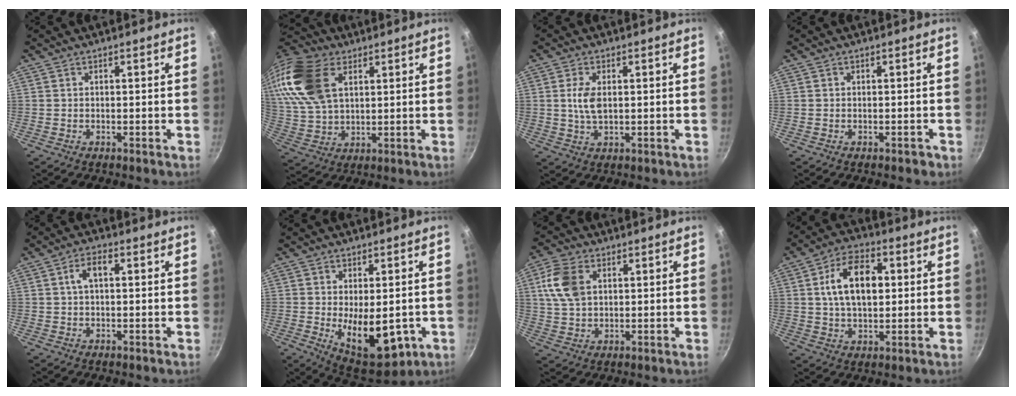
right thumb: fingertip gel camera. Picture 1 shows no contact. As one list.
[{"total": 19.3, "force": [7.4, 12.0, 13.2], "torque": [-0.272, -0.004, 0.145]}, {"total": 4.9, "force": [0.6, 2.6, 4.1], "torque": [-0.082, -0.003, 0.013]}, {"total": 0.9, "force": [-0.5, 0.6, 0.4], "torque": [0.003, 0.010, -0.002]}, {"total": 4.0, "force": [0.8, 2.1, 3.3], "torque": [-0.059, 0.011, 0.011]}, {"total": 13.8, "force": [-2.5, 7.3, 11.4], "torque": [-0.130, -0.019, -0.014]}, {"total": 9.4, "force": [2.6, 6.2, 6.5], "torque": [-0.119, 0.004, 0.048]}, {"total": 12.7, "force": [2.2, 7.8, 9.8], "torque": [-0.148, 0.011, 0.031]}]